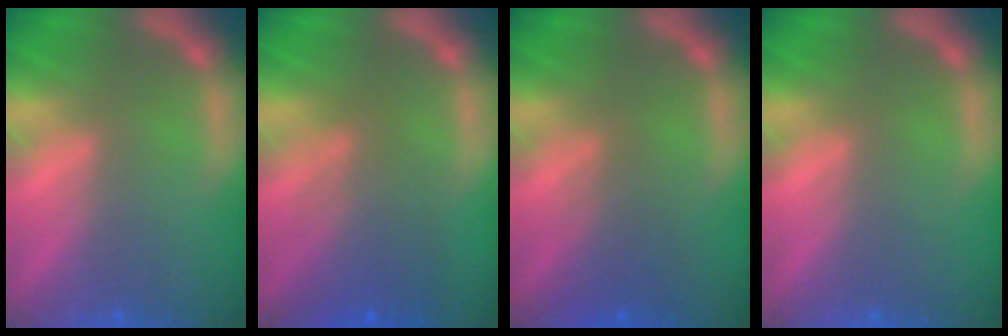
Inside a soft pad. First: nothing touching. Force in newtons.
{"total": 4.6}
{"total": 2.5}
{"total": 0.0}